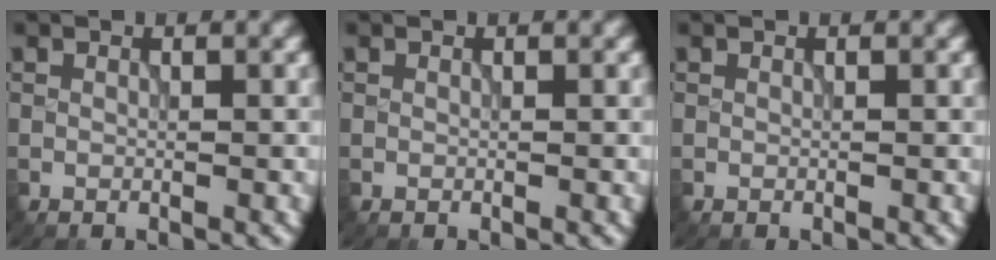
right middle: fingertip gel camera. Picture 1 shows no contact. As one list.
[{"total": 0.0}, {"total": 0.0}]